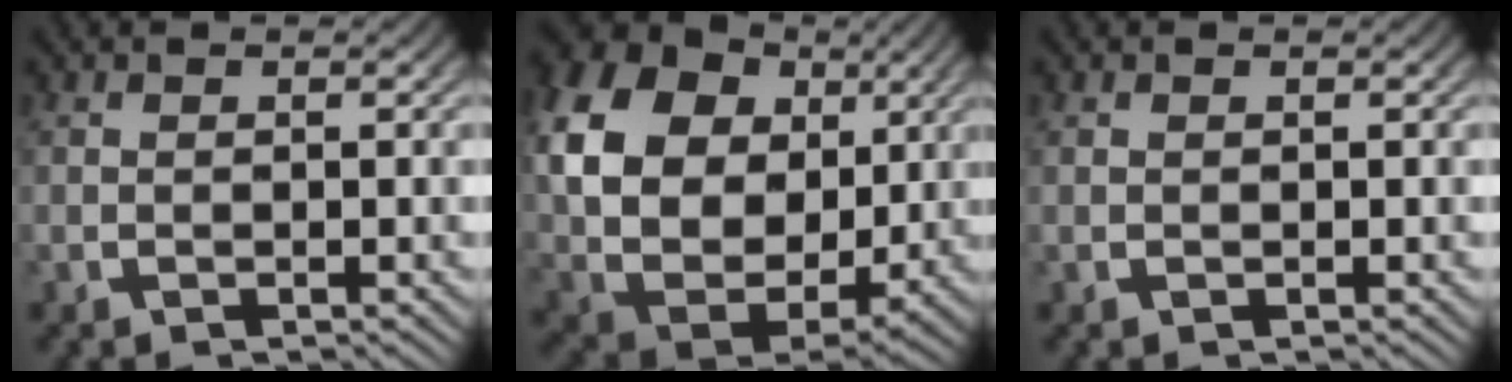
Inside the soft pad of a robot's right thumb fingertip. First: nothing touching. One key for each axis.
{"total": 19.0, "fx": 2.1, "fy": 14.5, "fz": 12.1, "tx": -0.293, "ty": -0.044, "tz": 0.045}
{"total": 0.0}